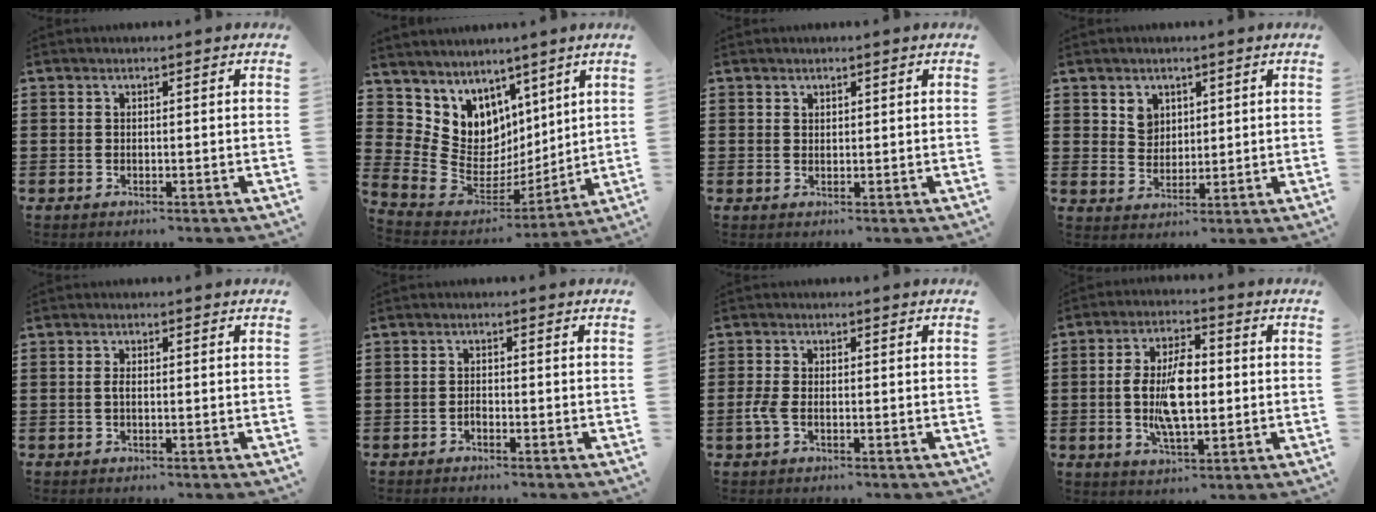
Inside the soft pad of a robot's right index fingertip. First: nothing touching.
{"total": 8.0, "force": [4.9, 6.4, 0.1], "torque": [-0.059, -0.063, 0.101]}
{"total": 1.0, "force": [0.9, 0.5, 0.0], "torque": [-0.002, 0.001, 0.018]}
{"total": 3.5, "force": [2.0, 2.7, 0.9], "torque": [-0.020, 0.005, 0.036]}
{"total": 1.1, "force": [-0.2, 0.4, 1.0], "torque": [-0.027, -0.004, -0.005]}
{"total": 0.8, "force": [-0.7, 0.4, 0.3], "torque": [-0.009, -0.001, -0.012]}
{"total": 2.5, "force": [-0.9, 1.2, 2.0], "torque": [-0.059, -0.008, -0.022]}
{"total": 8.9, "force": [-0.5, 4.0, 7.9], "torque": [-0.170, 0.001, -0.015]}